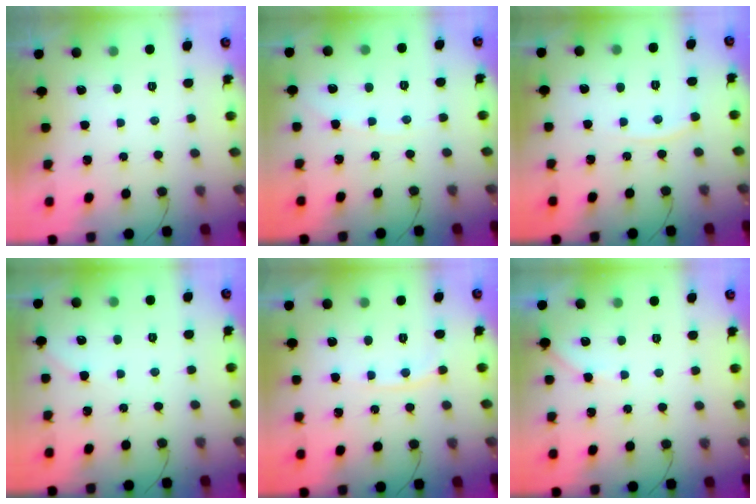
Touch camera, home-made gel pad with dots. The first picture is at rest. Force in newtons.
{"total": 2.1, "press": 2.1, "slide": 0.3}
{"total": 3.5, "press": 3.5, "slide": 0.5}
{"total": 2.2, "press": 2.1, "slide": 0.3}
{"total": 4.7, "press": 4.6, "slide": 0.8}
{"total": 3.6, "press": 3.5, "slide": 0.5}